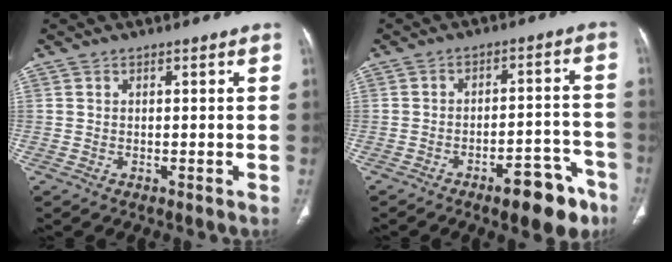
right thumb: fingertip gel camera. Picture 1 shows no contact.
{"total": 11.0, "force": [-7.0, 4.0, 7.6], "torque": [-0.076, 0.052, -0.093]}